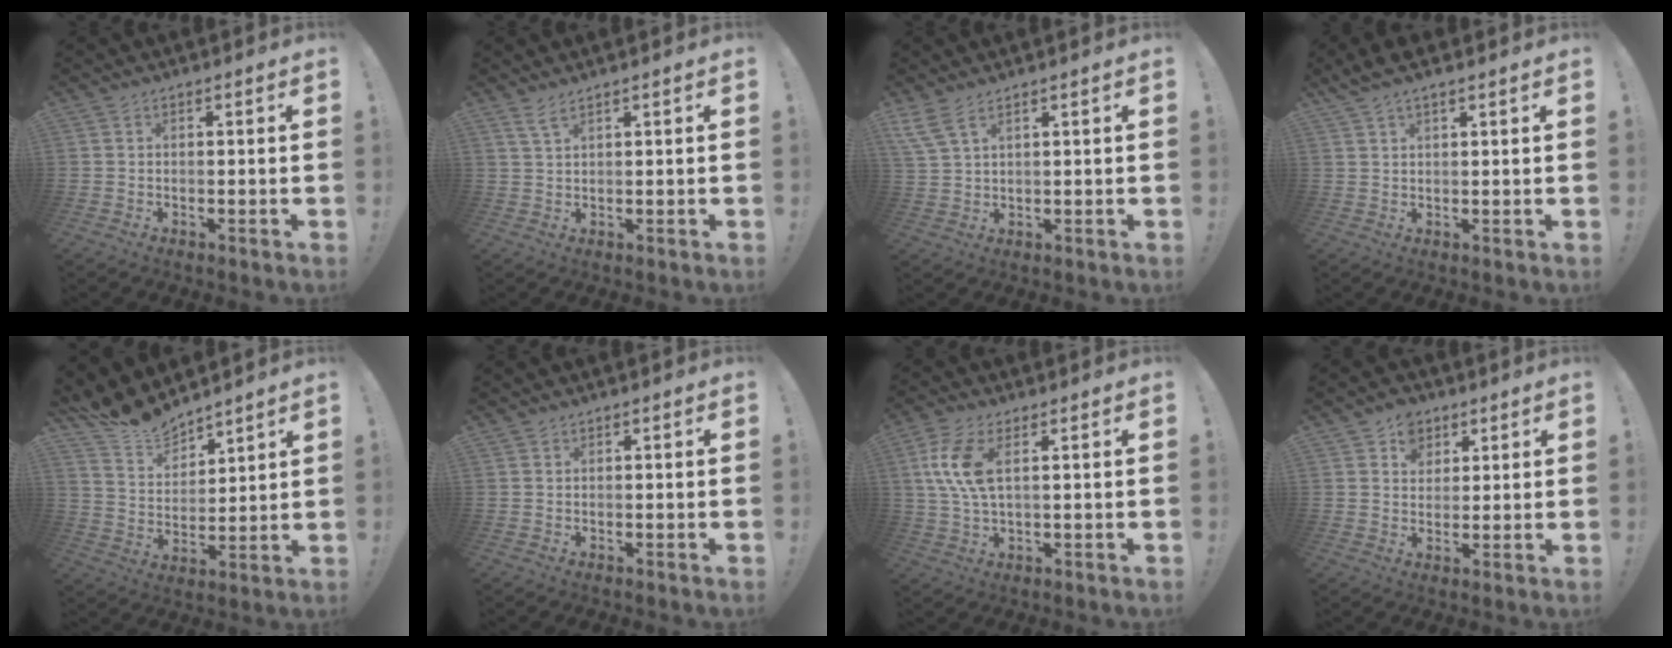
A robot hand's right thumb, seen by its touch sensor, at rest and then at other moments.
{"total": 3.3, "force": [2.4, 0.5, 2.2], "torque": [-0.052, -0.002, 0.044]}
{"total": 5.4, "force": [3.7, 1.5, 3.6], "torque": [-0.085, -0.014, 0.071]}
{"total": 3.4, "force": [2.5, 0.9, 2.1], "torque": [-0.035, -0.011, 0.045]}
{"total": 10.8, "force": [10.4, 2.6, 0.9], "torque": [-0.040, -0.097, 0.197]}
{"total": 0.6, "force": [0.4, 0.4, 0.0], "torque": [0.003, -0.001, 0.008]}
{"total": 10.3, "force": [3.0, 4.5, 8.8], "torque": [-0.182, -0.008, 0.053]}
{"total": 7.2, "force": [3.5, 6.0, 2.0], "torque": [-0.025, -0.016, 0.068]}